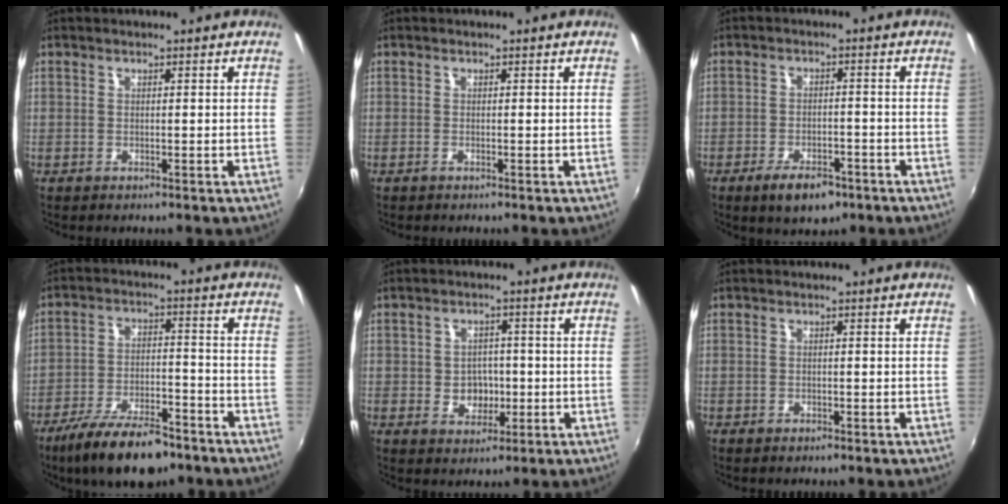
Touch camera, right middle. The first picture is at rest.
{"total": 0.0}
{"total": 7.3, "force": [-4.7, 3.4, 4.4], "torque": [-0.099, -0.010, -0.072]}
{"total": 15.0, "force": [-11.2, 5.0, 8.6], "torque": [-0.178, -0.025, -0.185]}
{"total": 4.7, "force": [-0.7, 4.1, 2.3], "torque": [-0.041, 0.006, -0.004]}
{"total": 1.1, "force": [-0.8, 0.7, 0.4], "torque": [-0.010, -0.005, -0.013]}